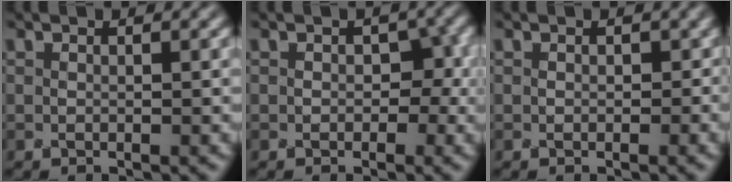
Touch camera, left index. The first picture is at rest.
{"total": 2.6, "force": [-0.5, 1.9, 1.6], "torque": [-0.012, 0.004, -0.002]}
{"total": 1.4, "force": [-0.4, 1.1, 0.8], "torque": [0.000, 0.007, 0.003]}